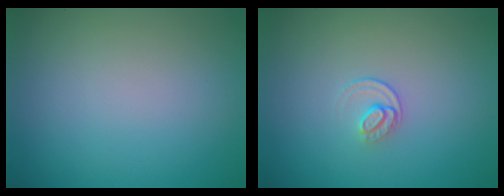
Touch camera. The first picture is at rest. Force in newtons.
{"total": 1.2, "press": 0.8, "slide": 0.9}